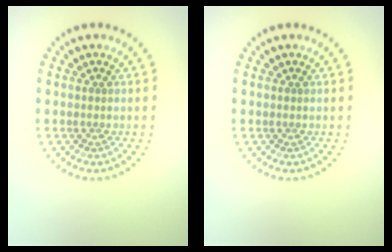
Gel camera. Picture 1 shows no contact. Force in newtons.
{"total": 0.0}